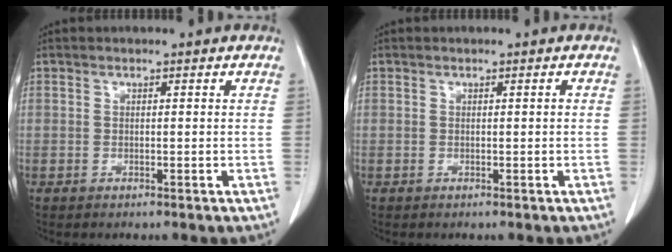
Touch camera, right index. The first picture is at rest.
{"total": 0.0}